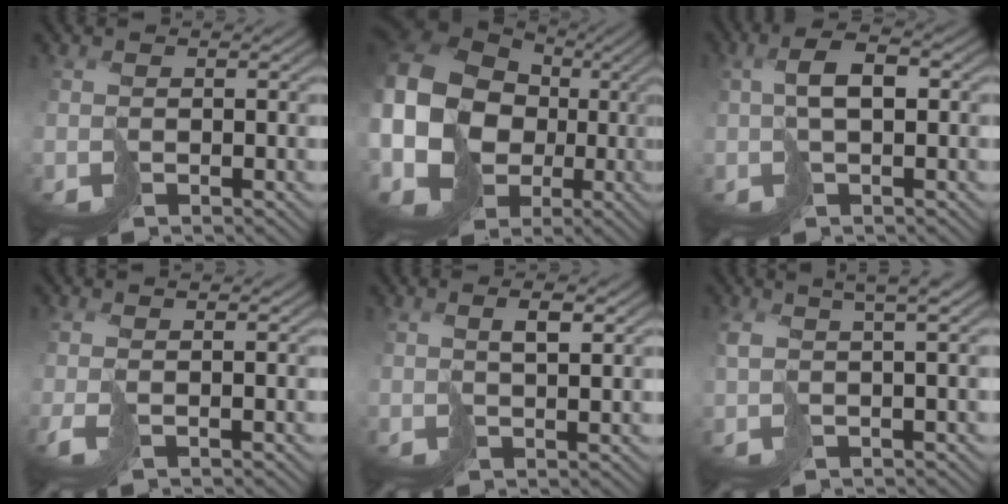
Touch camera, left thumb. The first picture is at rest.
{"total": 18.2, "force": [-2.0, 15.0, 10.1], "torque": [-0.260, -0.007, -0.056]}
{"total": 4.6, "force": [0.7, 1.8, 4.1], "torque": [-0.081, 0.012, 0.009]}
{"total": 2.3, "force": [-0.4, 0.6, 2.2], "torque": [-0.054, 0.001, -0.011]}
{"total": 3.1, "force": [1.7, 0.5, 2.5], "torque": [-0.043, 0.007, 0.033]}
{"total": 5.1, "force": [2.2, 1.2, 4.5], "torque": [-0.067, 0.012, 0.036]}